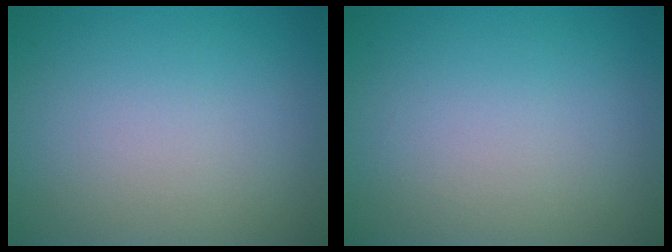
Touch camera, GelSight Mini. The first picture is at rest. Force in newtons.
{"total": 0.0}